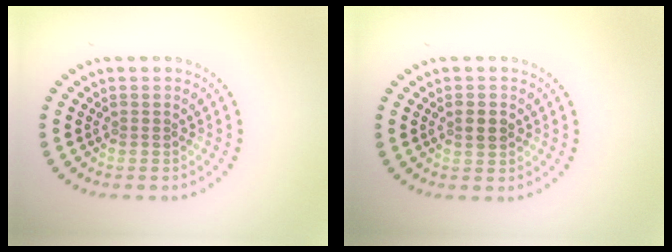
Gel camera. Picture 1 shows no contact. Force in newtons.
{"total": 1.9, "press": 1.9, "slide": 0.1}